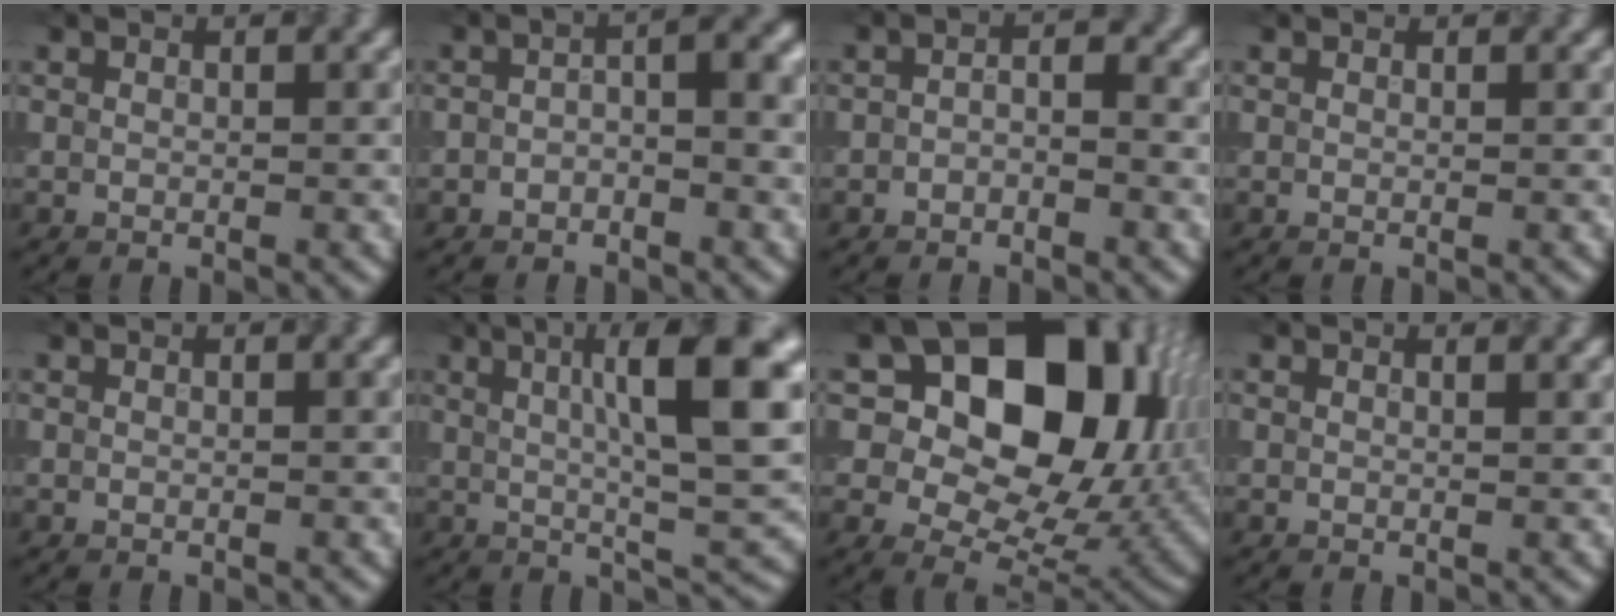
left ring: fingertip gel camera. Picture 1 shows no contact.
{"total": 2.6, "force": [-1.1, 1.5, 1.9], "torque": [-0.027, 0.010, -0.026]}
{"total": 1.6, "force": [-1.0, 1.0, 0.7], "torque": [-0.011, 0.007, -0.021]}
{"total": 0.0}
{"total": 0.0}
{"total": 11.7, "force": [2.8, 2.6, 11.1], "torque": [-0.145, 0.008, 0.040]}
{"total": 17.2, "force": [5.5, 11.3, 11.7], "torque": [-0.171, 0.018, 0.099]}
{"total": 1.0, "force": [0.8, 0.3, 0.5], "torque": [-0.002, 0.002, 0.008]}